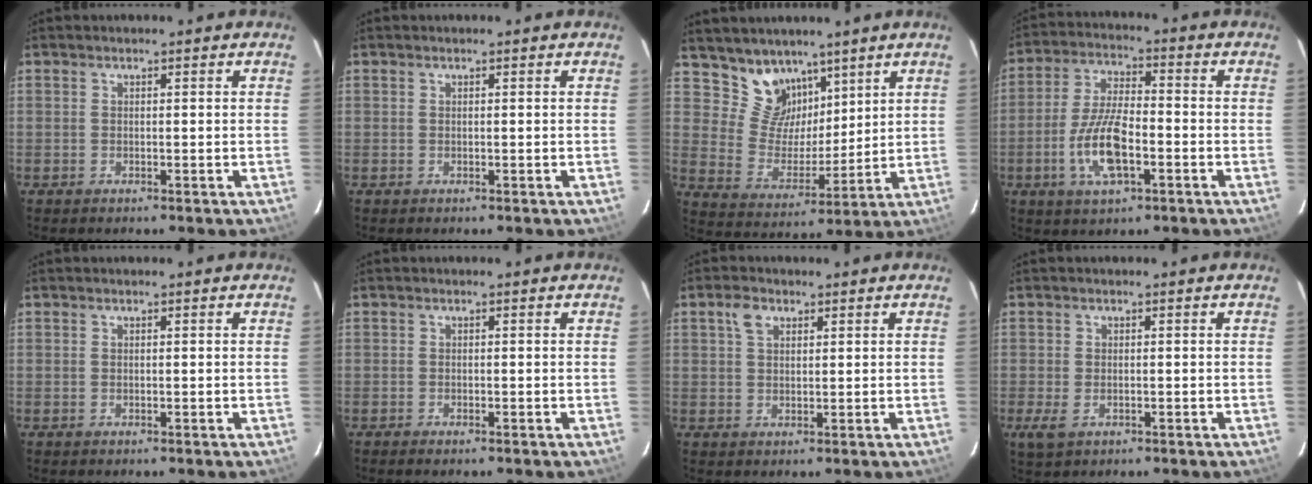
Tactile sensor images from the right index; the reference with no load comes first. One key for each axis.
{"total": 0.0}
{"total": 10.0, "fx": 7.2, "fy": 6.3, "fz": 2.7, "tx": -0.050, "ty": 0.003, "tz": 0.144}
{"total": 10.9, "fx": -3.8, "fy": 3.9, "fz": 9.5, "tx": -0.196, "ty": -0.002, "tz": -0.071}
{"total": 0.0}
{"total": 0.9, "fx": -0.8, "fy": 0.1, "fz": 0.4, "tx": -0.010, "ty": -0.003, "tz": -0.015}
{"total": 3.1, "fx": 1.5, "fy": 2.0, "fz": 1.9, "tx": -0.035, "ty": 0.010, "tz": 0.028}
{"total": 3.2, "fx": -1.3, "fy": 1.8, "fz": 2.3, "tx": -0.046, "ty": -0.009, "tz": -0.020}